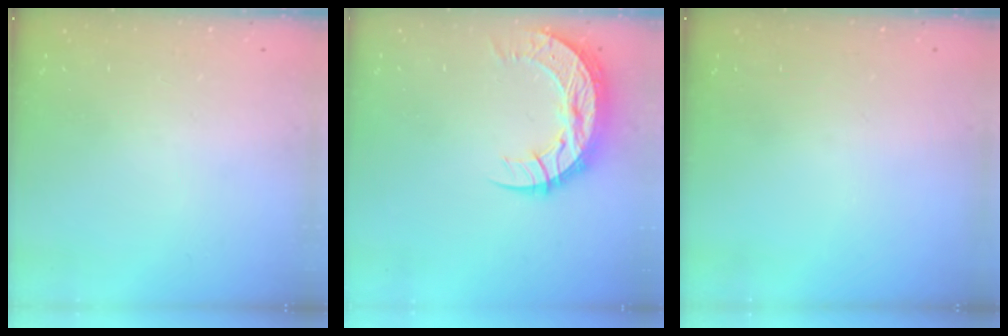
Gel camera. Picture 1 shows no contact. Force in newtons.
{"total": 12.6, "press": 12.6, "slide": 0.9}
{"total": 0.0}